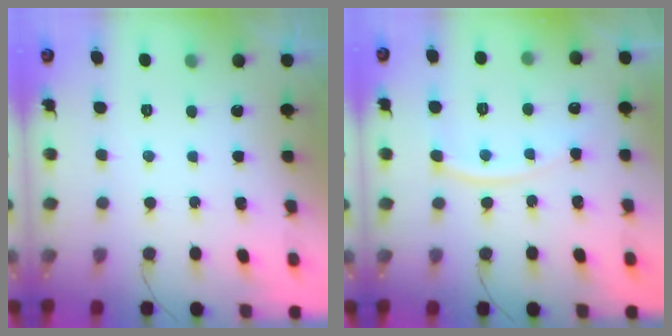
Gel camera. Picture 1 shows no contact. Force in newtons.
{"total": 9.7, "press": 9.7, "slide": 0.5}